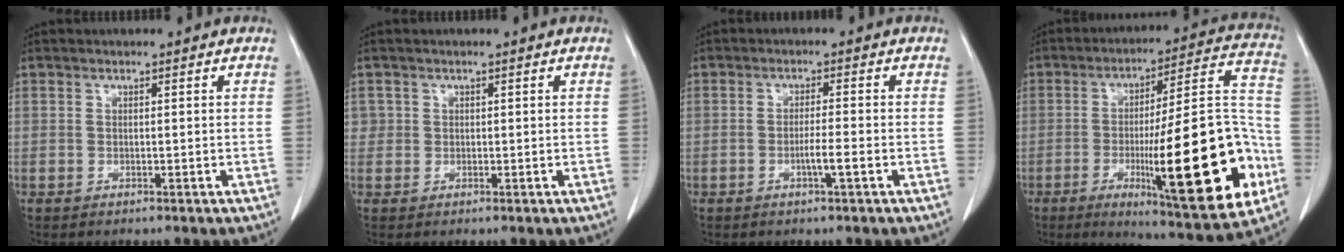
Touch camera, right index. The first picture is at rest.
{"total": 1.5, "force": [0.4, 1.4, 0.0], "torque": [0.016, 0.002, 0.001]}
{"total": 3.1, "force": [-1.1, -0.2, 2.9], "torque": [-0.051, -0.003, -0.021]}
{"total": 26.4, "force": [-7.9, 3.2, 24.9], "torque": [-0.327, -0.005, -0.111]}